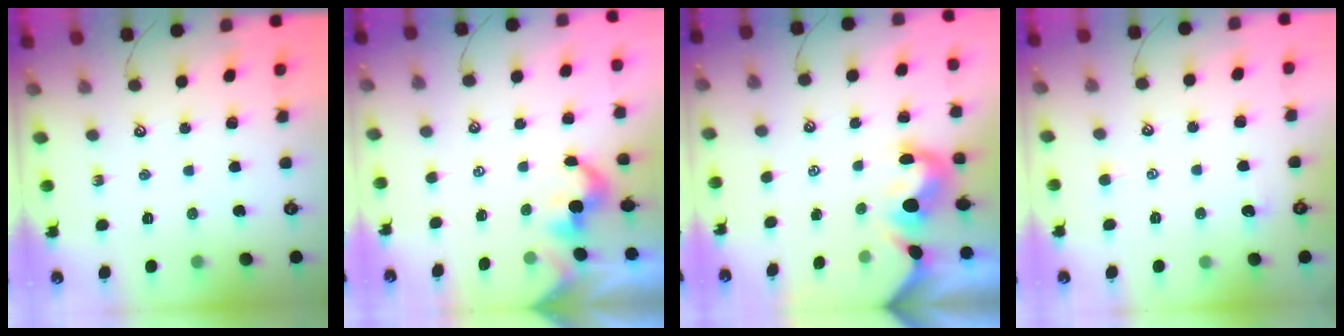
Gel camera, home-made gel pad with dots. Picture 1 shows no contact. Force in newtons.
{"total": 2.9, "press": 2.9, "slide": 0.2}
{"total": 1.7, "press": 1.4, "slide": 1.0}
{"total": 2.1, "press": 2.0, "slide": 0.4}